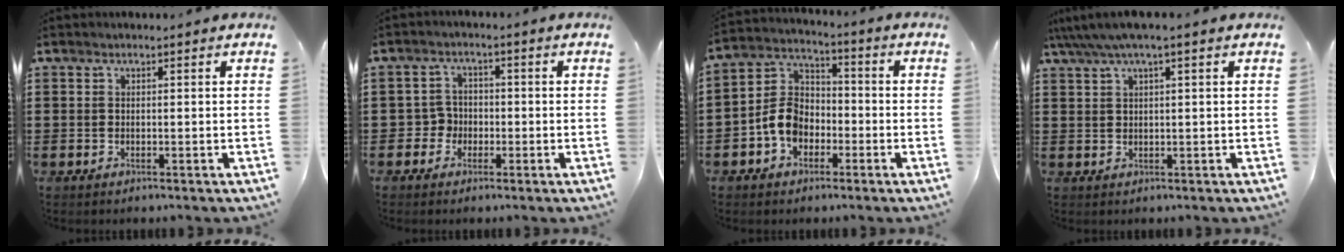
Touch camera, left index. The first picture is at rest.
{"total": 3.2, "force": [-1.5, 2.8, 0.7], "torque": [-0.026, 0.006, -0.035]}
{"total": 7.4, "force": [-2.9, 5.5, 4.0], "torque": [-0.110, 0.010, -0.065]}
{"total": 2.7, "force": [1.2, 0.1, 2.4], "torque": [-0.047, 0.000, 0.020]}